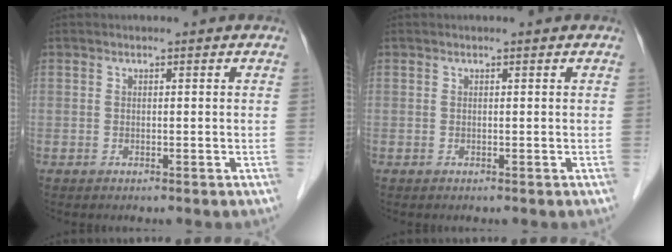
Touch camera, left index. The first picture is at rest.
{"total": 0.0}